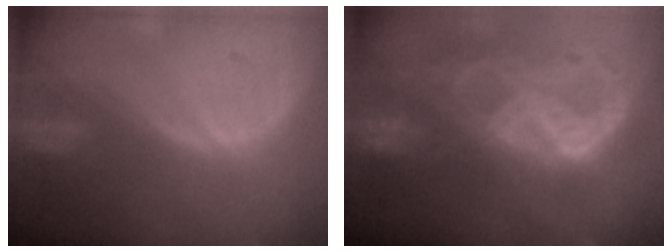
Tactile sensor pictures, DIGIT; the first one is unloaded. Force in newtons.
{"total": 11.4, "press": 9.7, "slide": 6.1}